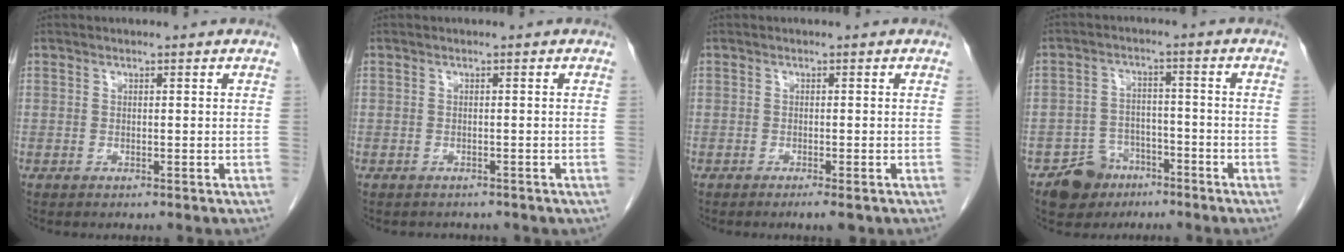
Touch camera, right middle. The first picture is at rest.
{"total": 3.4, "force": [-2.9, 1.5, 0.9], "torque": [-0.017, -0.001, -0.031]}
{"total": 2.2, "force": [-1.6, 0.2, 1.6], "torque": [-0.021, -0.005, -0.022]}
{"total": 6.0, "force": [-4.0, 4.3, 0.9], "torque": [-0.013, 0.011, -0.064]}